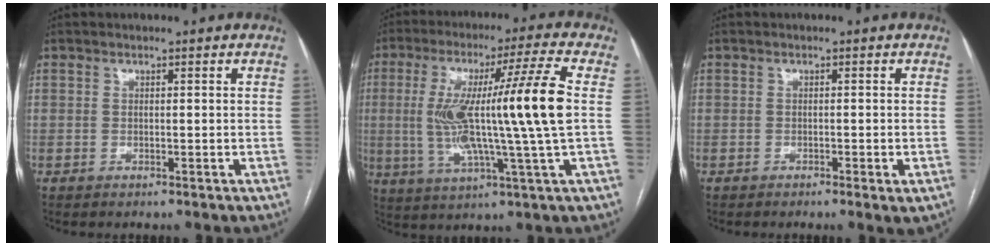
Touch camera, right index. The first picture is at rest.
{"total": 17.0, "force": [0.7, -1.3, 17.0], "torque": [-0.315, 0.009, 0.003]}
{"total": 2.1, "force": [-1.0, 0.3, 1.8], "torque": [-0.024, -0.005, -0.011]}